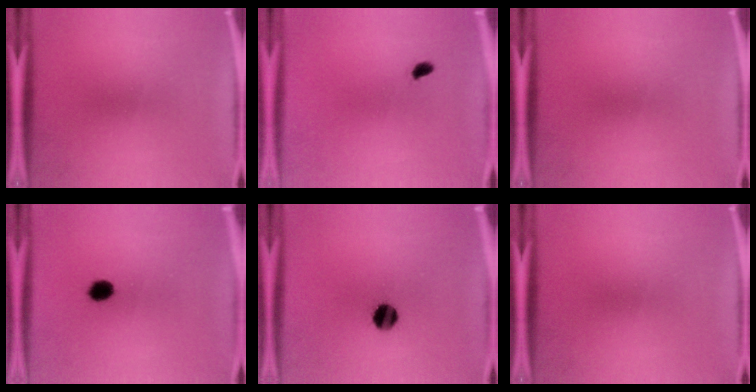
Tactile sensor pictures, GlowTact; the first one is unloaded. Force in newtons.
{"total": 1.4}
{"total": 0.0}
{"total": 4.1}
{"total": 6.9}
{"total": 0.0}